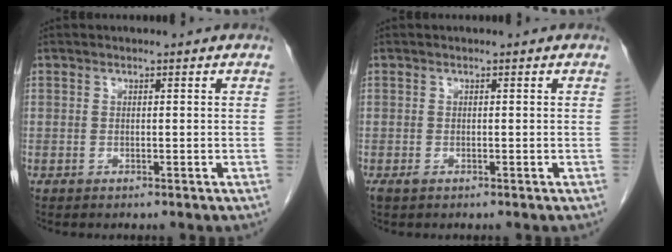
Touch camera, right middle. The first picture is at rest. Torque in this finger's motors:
{"motor_torque": [0.30, -0.03, 0.03, 0.02]}